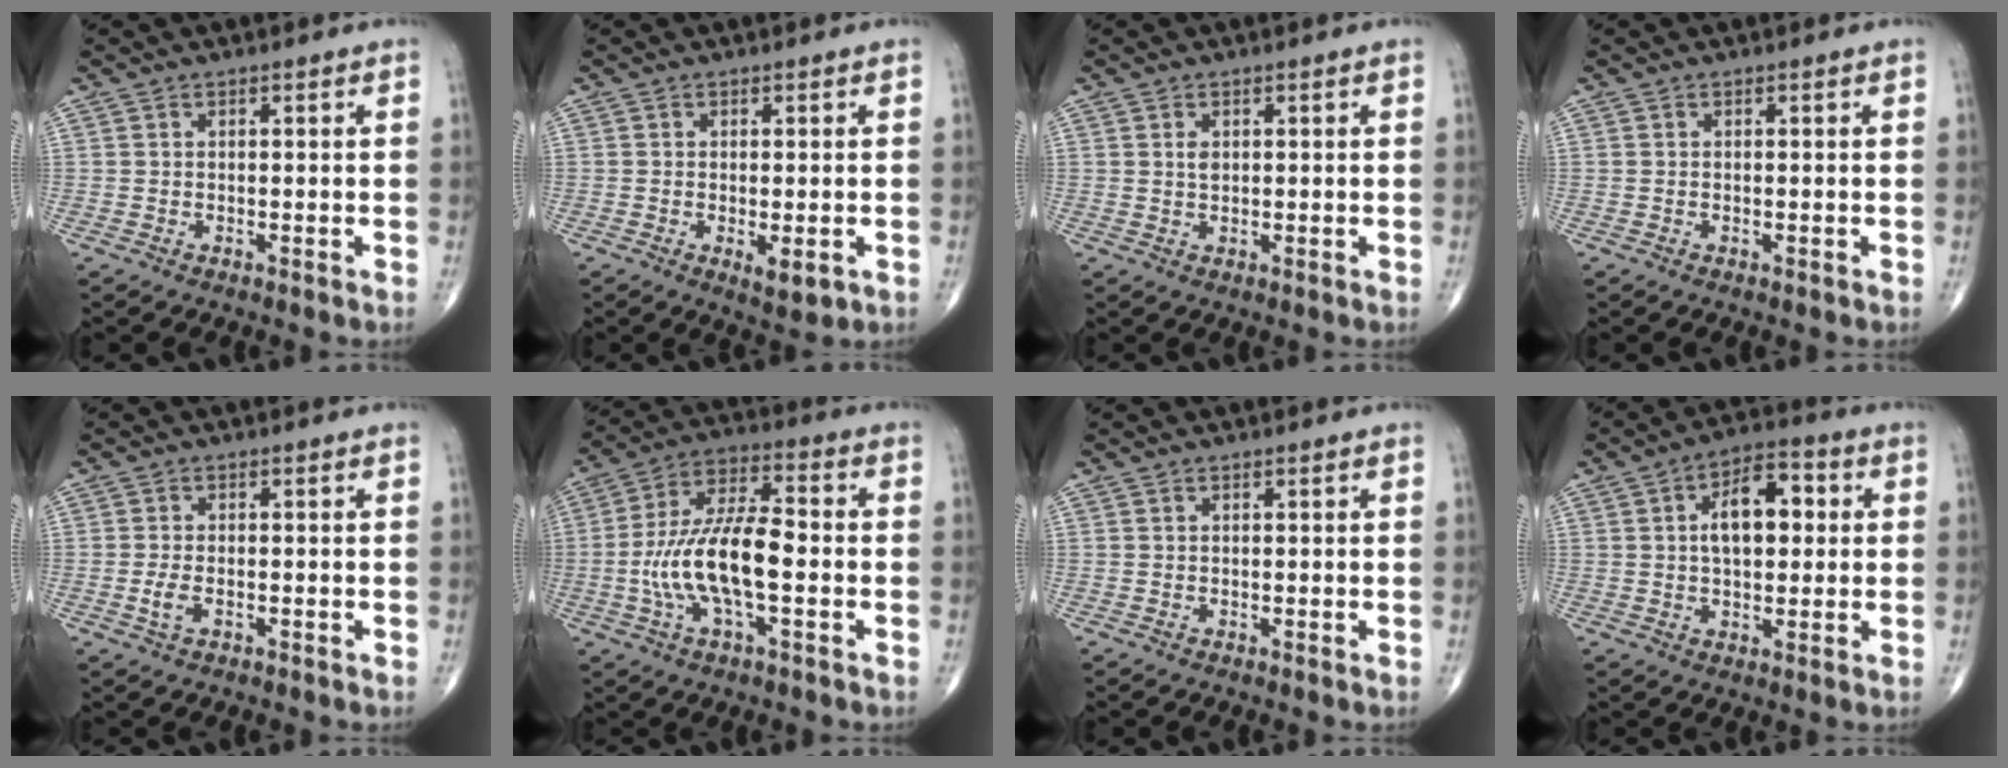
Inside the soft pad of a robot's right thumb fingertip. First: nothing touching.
{"total": 3.9, "force": [-1.1, 1.5, 3.4], "torque": [-0.050, -0.010, -0.012]}
{"total": 1.5, "force": [0.5, 0.9, 1.1], "torque": [-0.017, -0.004, 0.010]}
{"total": 0.0}
{"total": 2.5, "force": [-0.7, 1.3, 2.0], "torque": [-0.042, 0.004, -0.013]}
{"total": 15.5, "force": [-2.7, 5.9, 14.1], "torque": [-0.277, 0.034, -0.054]}
{"total": 0.0}
{"total": 10.8, "force": [1.8, 5.9, 8.8], "torque": [-0.119, 0.016, 0.023]}